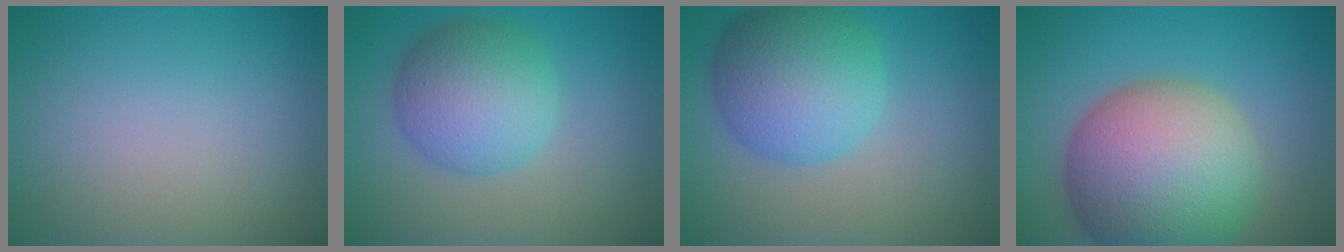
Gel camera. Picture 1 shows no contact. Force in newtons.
{"total": 6.5, "press": 6.5, "slide": 0.0}
{"total": 7.9, "press": 7.9, "slide": 0.2}
{"total": 14.1, "press": 14.0, "slide": 0.9}